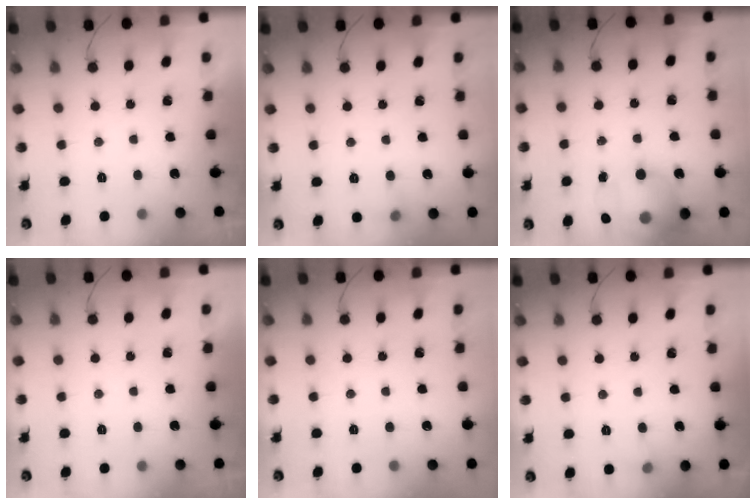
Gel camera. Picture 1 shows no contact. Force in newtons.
{"total": 5.7, "press": 5.5, "slide": 1.5}
{"total": 18.1, "press": 17.9, "slide": 2.5}
{"total": 0.0}
{"total": 0.0}
{"total": 3.4, "press": 3.2, "slide": 1.1}